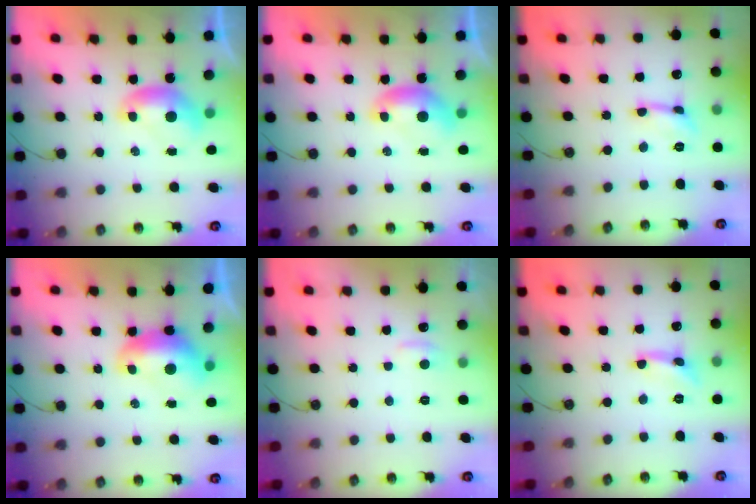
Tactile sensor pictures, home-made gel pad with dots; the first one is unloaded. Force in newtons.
{"total": 0.0}
{"total": 0.0}
{"total": 1.9, "press": 1.8, "slide": 0.6}
{"total": 1.0, "press": 0.7, "slide": 0.7}
{"total": 1.5, "press": 1.4, "slide": 0.3}